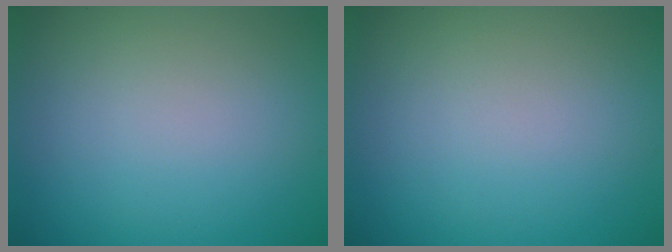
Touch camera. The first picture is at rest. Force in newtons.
{"total": 0.0}